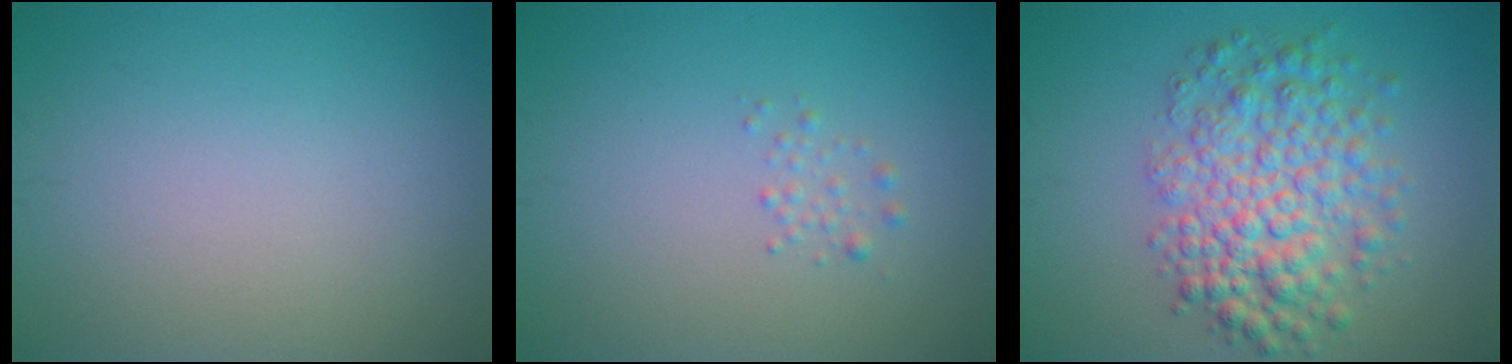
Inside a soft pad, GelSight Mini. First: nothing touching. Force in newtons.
{"total": 0.8, "press": 0.8, "slide": 0.0}
{"total": 6.5, "press": 6.5, "slide": 0.2}